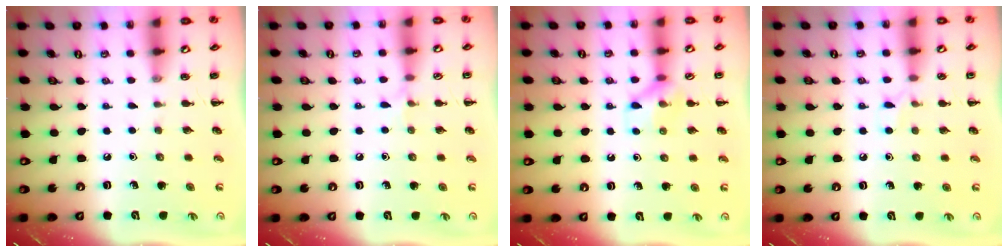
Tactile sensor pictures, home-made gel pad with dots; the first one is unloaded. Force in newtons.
{"total": 4.3, "press": 4.0, "slide": 1.6}
{"total": 8.7, "press": 8.7, "slide": 0.5}
{"total": 4.6, "press": 4.4, "slide": 1.5}